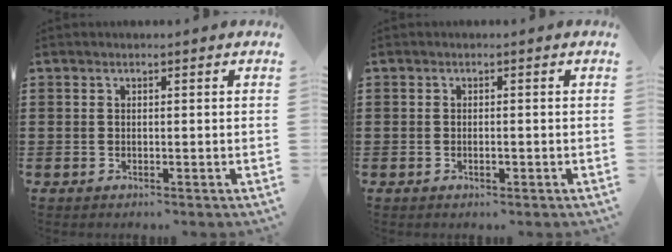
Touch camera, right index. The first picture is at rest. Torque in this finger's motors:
{"motor_torque": [0.04, 0.07, 0.02, 0.01]}